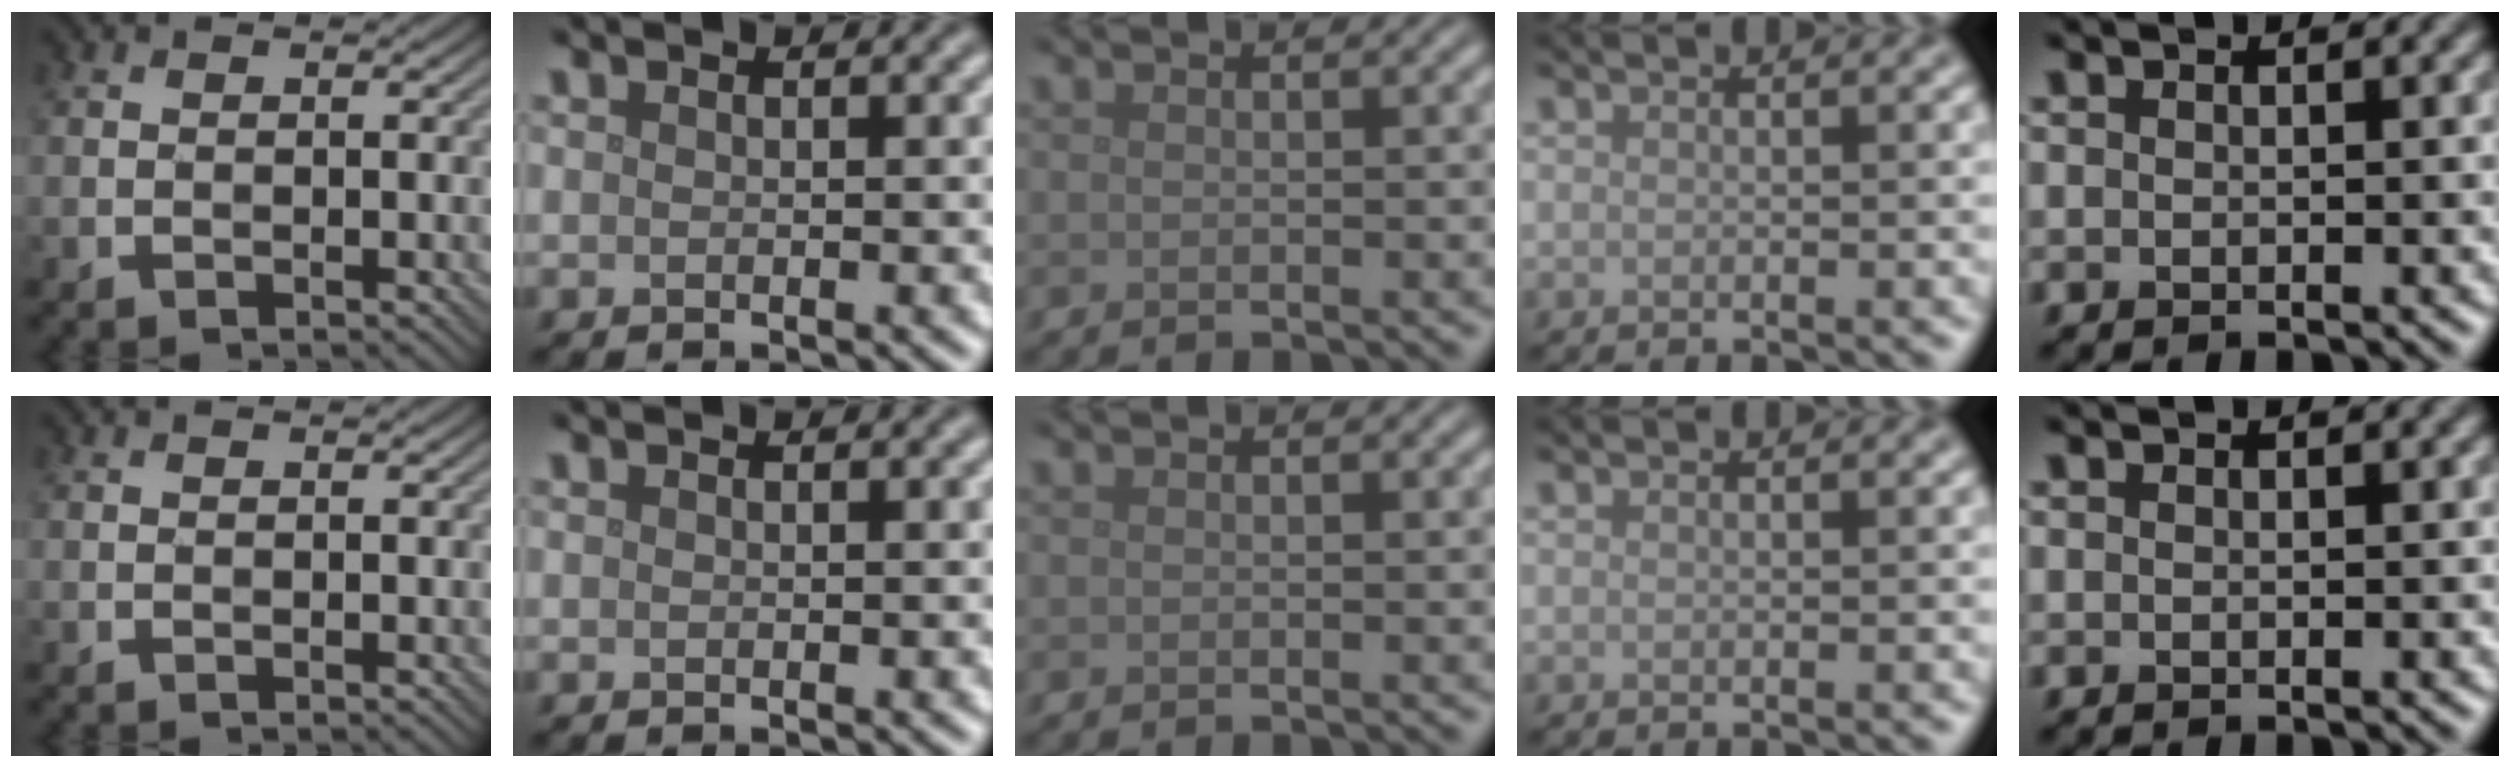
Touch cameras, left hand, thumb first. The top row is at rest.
{}